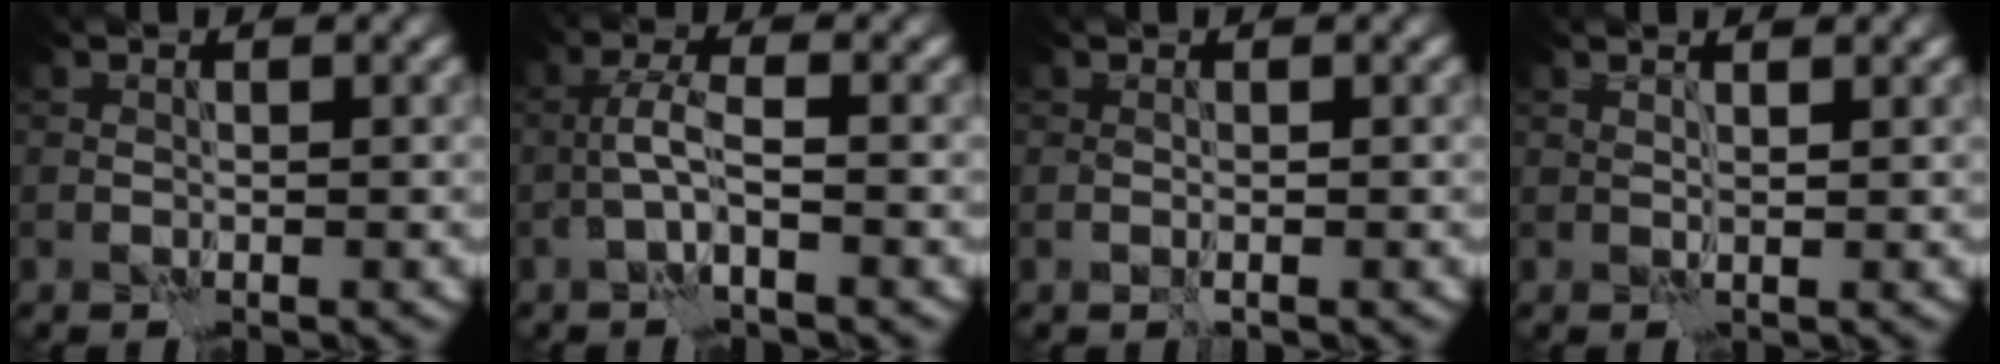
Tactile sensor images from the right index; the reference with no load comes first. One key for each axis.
{"total": 2.8, "fx": -0.9, "fy": 0.5, "fz": 2.5, "tx": -0.054, "ty": 0.011, "tz": -0.025}
{"total": 0.7, "fx": -0.2, "fy": 0.3, "fz": 0.6, "tx": -0.017, "ty": -0.002, "tz": -0.003}
{"total": 1.8, "fx": 1.3, "fy": 0.5, "fz": 1.1, "tx": -0.010, "ty": -0.002, "tz": 0.001}